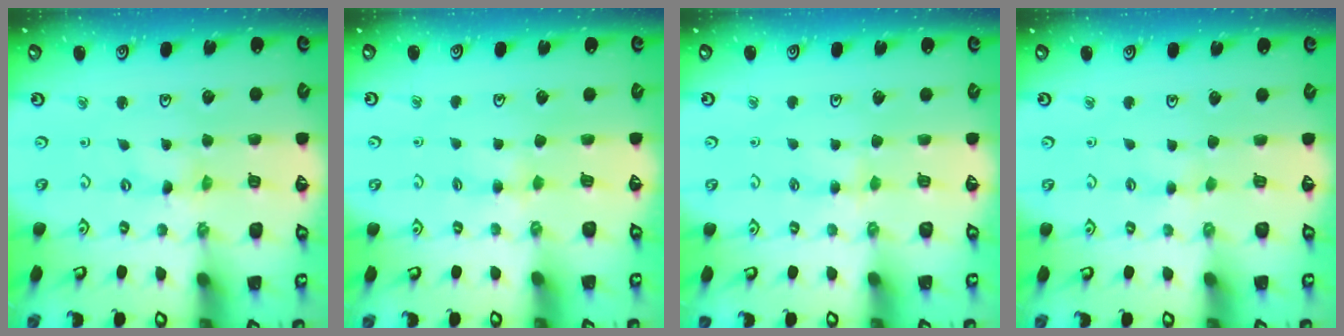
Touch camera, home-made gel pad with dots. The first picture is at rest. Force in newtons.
{"total": 3.3, "press": 3.2, "slide": 0.6}
{"total": 2.5, "press": 2.5, "slide": 0.4}
{"total": 1.7, "press": 1.7, "slide": 0.3}